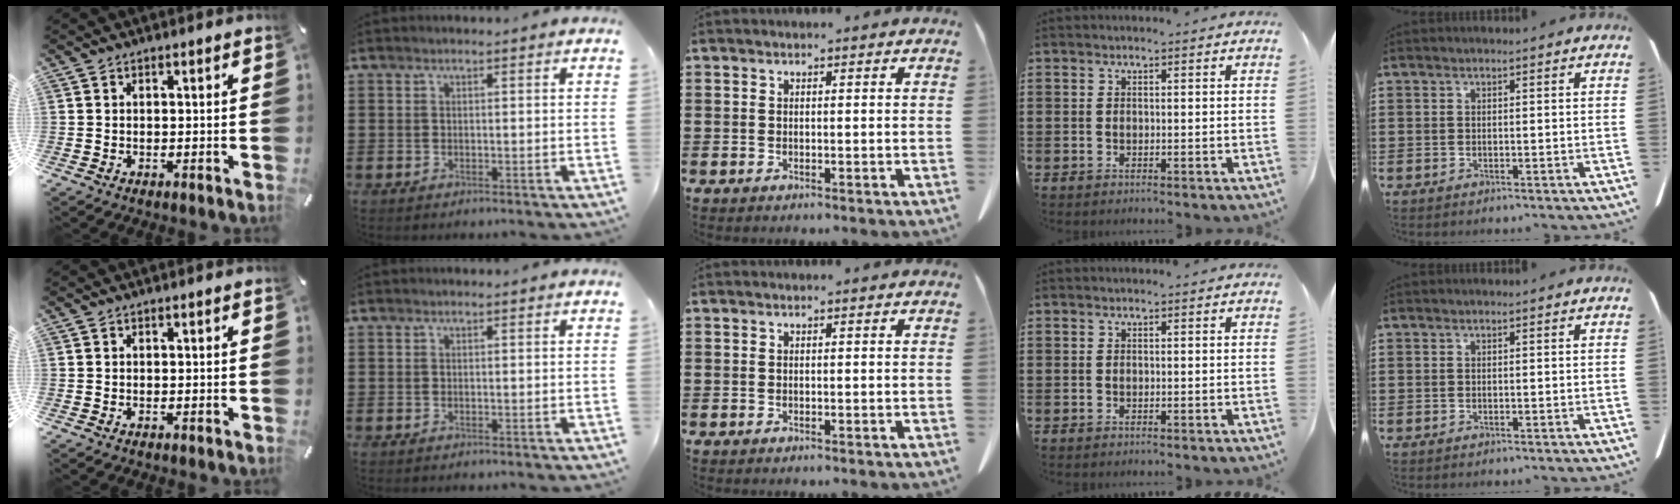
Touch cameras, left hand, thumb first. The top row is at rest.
{}